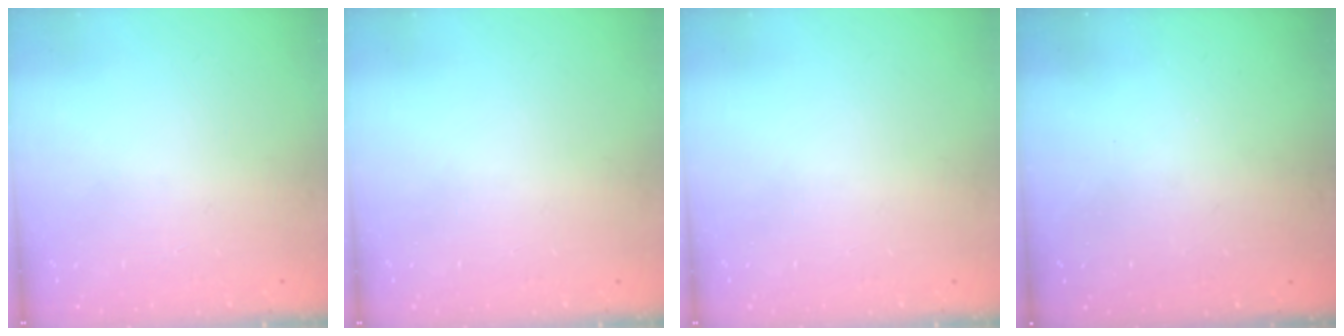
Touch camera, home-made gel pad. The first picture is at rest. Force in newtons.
{"total": 0.0}
{"total": 0.0}
{"total": 3.1, "press": 3.1, "slide": 0.1}